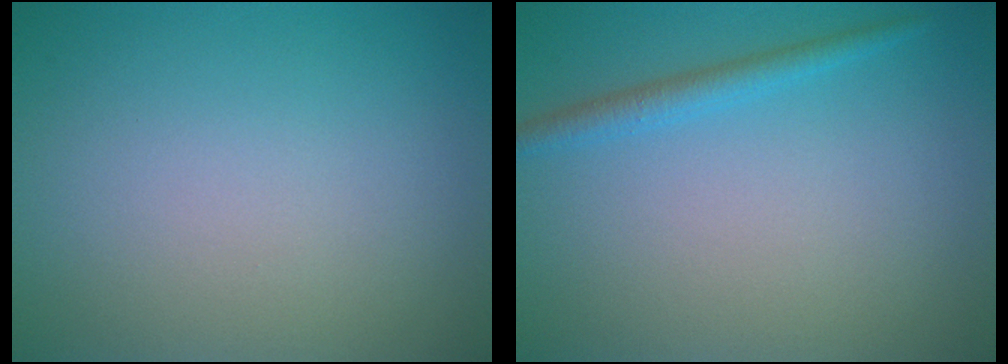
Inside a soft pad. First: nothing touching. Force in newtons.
{"total": 1.8, "press": 1.8, "slide": 0.2}